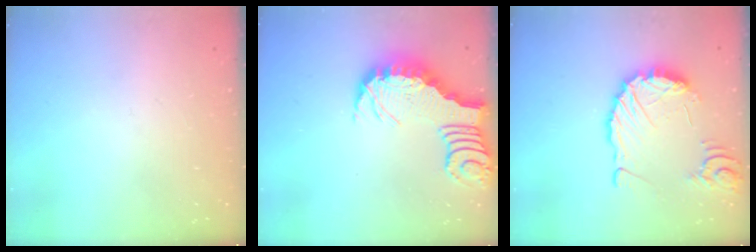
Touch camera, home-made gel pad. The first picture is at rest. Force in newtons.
{"total": 3.5, "press": 3.4, "slide": 0.5}
{"total": 10.3, "press": 10.2, "slide": 1.4}